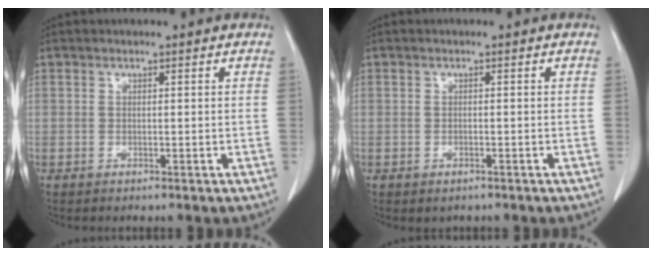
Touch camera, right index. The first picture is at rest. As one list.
[{"total": 0.7, "force": [-0.4, 0.5, 0.3], "torque": [-0.010, -0.001, 0.003]}]